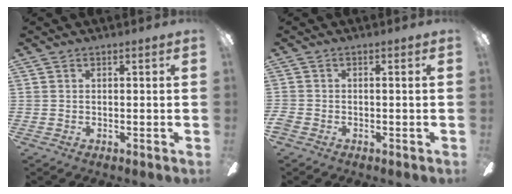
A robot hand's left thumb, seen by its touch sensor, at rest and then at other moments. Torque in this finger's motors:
{"motor_torque": [-1.02, 1.58, 0.50, -0.21, 0.14]}